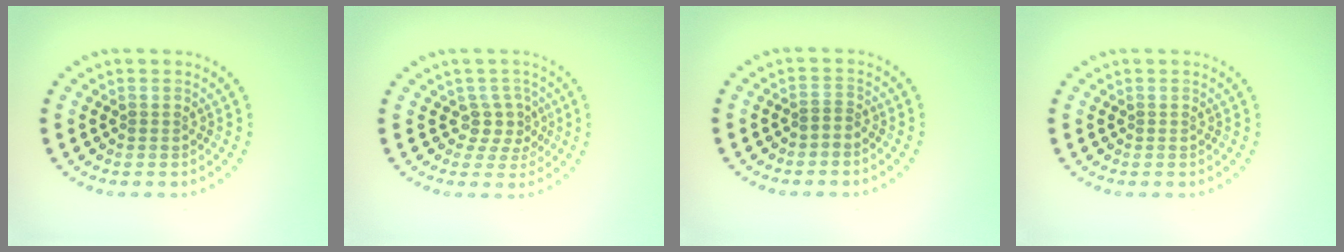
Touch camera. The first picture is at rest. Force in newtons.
{"total": 2.3, "press": 1.7, "slide": 1.5}
{"total": 0.8, "press": 0.5, "slide": 0.6}
{"total": 0.0}